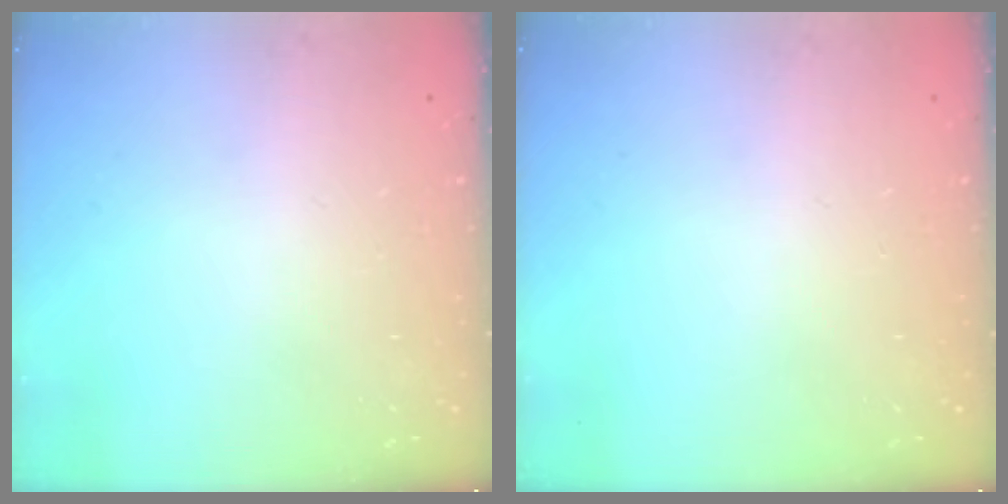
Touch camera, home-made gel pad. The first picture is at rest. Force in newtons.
{"total": 0.0}